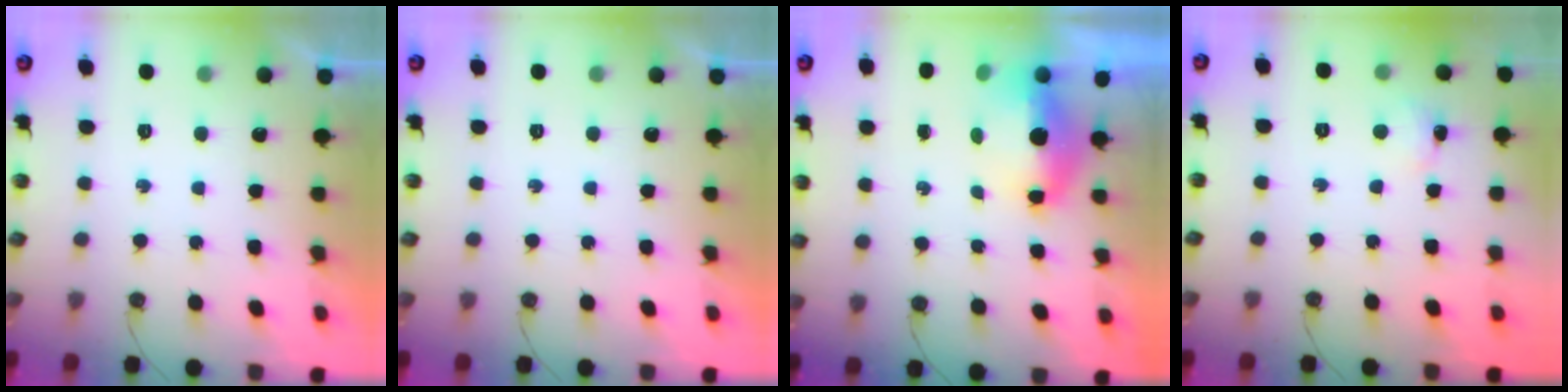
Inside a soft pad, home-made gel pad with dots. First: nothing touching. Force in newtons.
{"total": 0.0}
{"total": 6.5, "press": 6.3, "slide": 1.4}
{"total": 2.0, "press": 1.9, "slide": 0.4}